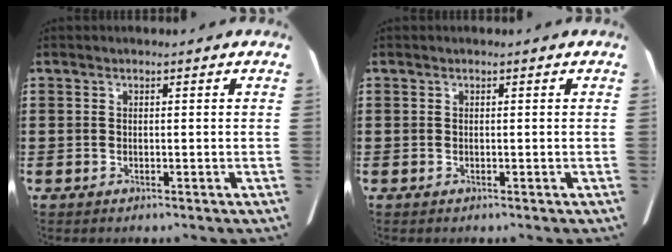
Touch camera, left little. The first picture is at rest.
{"total": 0.0}